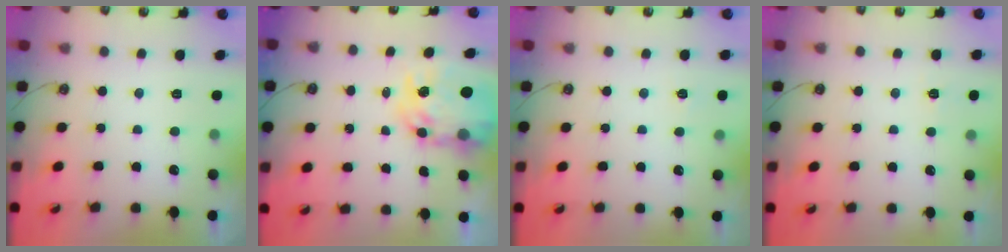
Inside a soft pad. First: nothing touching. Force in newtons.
{"total": 11.4, "press": 11.3, "slide": 0.9}
{"total": 2.7, "press": 2.6, "slide": 0.3}
{"total": 2.7, "press": 2.7, "slide": 0.3}